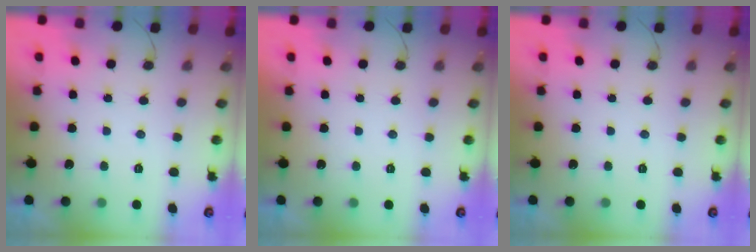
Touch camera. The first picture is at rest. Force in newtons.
{"total": 1.8, "press": 1.7, "slide": 0.1}
{"total": 0.0}